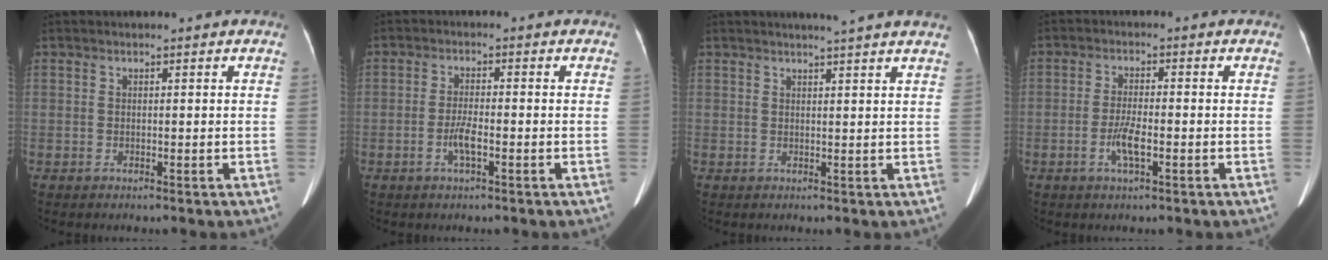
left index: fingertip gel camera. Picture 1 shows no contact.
{"total": 3.1, "force": [-1.3, 0.5, 2.8], "torque": [-0.059, 0.000, -0.026]}
{"total": 6.5, "force": [5.7, -0.7, 3.0], "torque": [-0.040, 0.010, 0.057]}
{"total": 3.9, "force": [-1.5, 0.7, 3.5], "torque": [-0.073, -0.001, -0.029]}